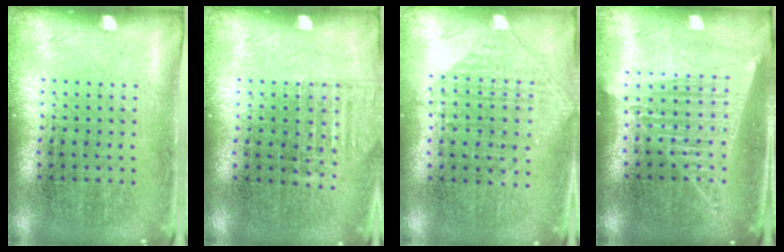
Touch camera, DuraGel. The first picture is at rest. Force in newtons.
{"total": 0.9, "press": 0.8, "slide": 0.3}
{"total": 0.9, "press": 0.9, "slide": 0.3}
{"total": 1.5, "press": 1.4, "slide": 0.6}